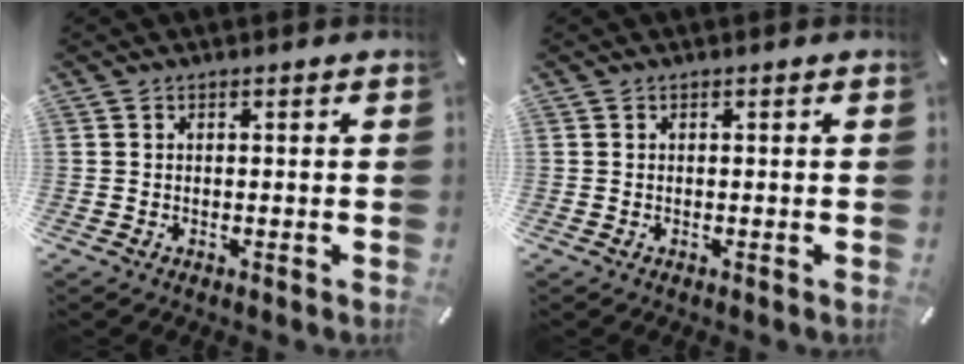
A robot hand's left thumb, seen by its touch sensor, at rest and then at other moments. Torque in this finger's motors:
{"motor_torque": [0.00, -0.01, 0.00, 0.00, 0.00]}